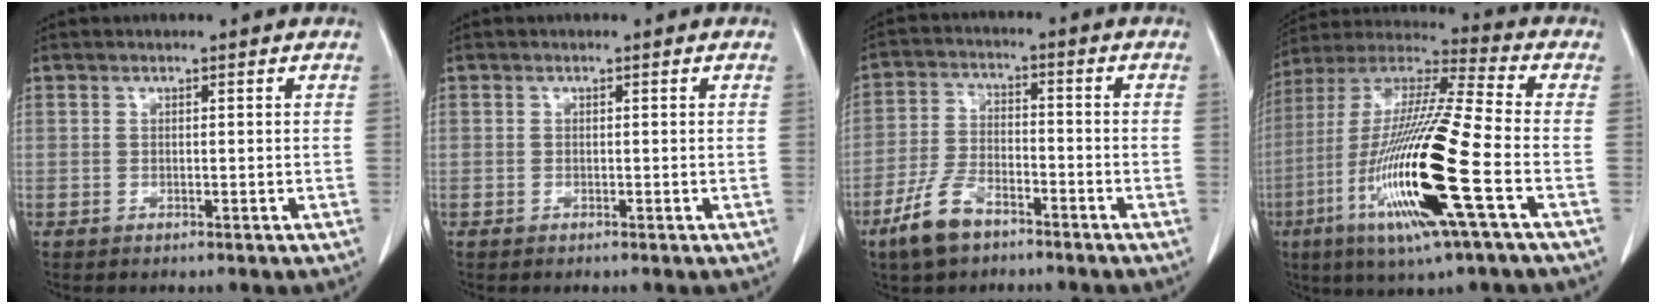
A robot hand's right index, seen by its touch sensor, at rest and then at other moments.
{"total": 0.0}
{"total": 8.0, "force": [-5.4, 3.5, 4.7], "torque": [-0.104, -0.002, -0.105]}
{"total": 22.0, "force": [-7.0, 0.8, 20.9], "torque": [-0.437, -0.034, -0.139]}